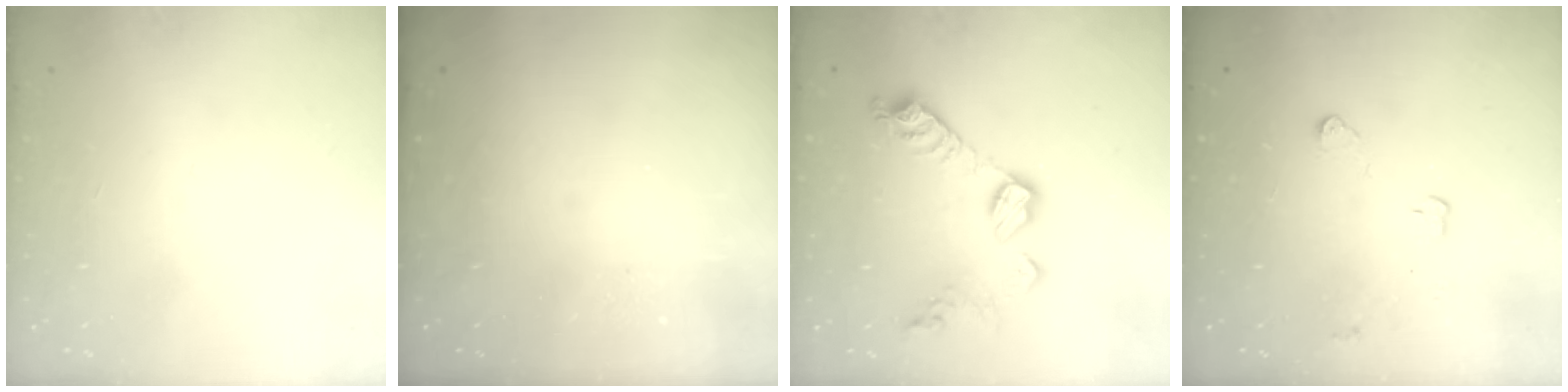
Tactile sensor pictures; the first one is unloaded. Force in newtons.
{"total": 0.0}
{"total": 12.1, "press": 12.1, "slide": 0.5}
{"total": 3.0, "press": 3.0, "slide": 0.4}